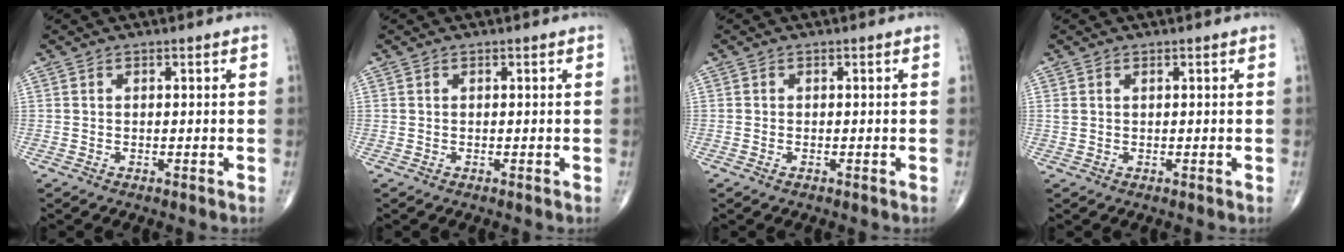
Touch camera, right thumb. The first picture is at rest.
{"total": 0.0}
{"total": 0.6, "force": [-0.3, 0.3, 0.4], "torque": [-0.010, 0.002, -0.004]}
{"total": 0.9, "force": [0.4, 0.4, 0.6], "torque": [-0.016, 0.008, 0.013]}